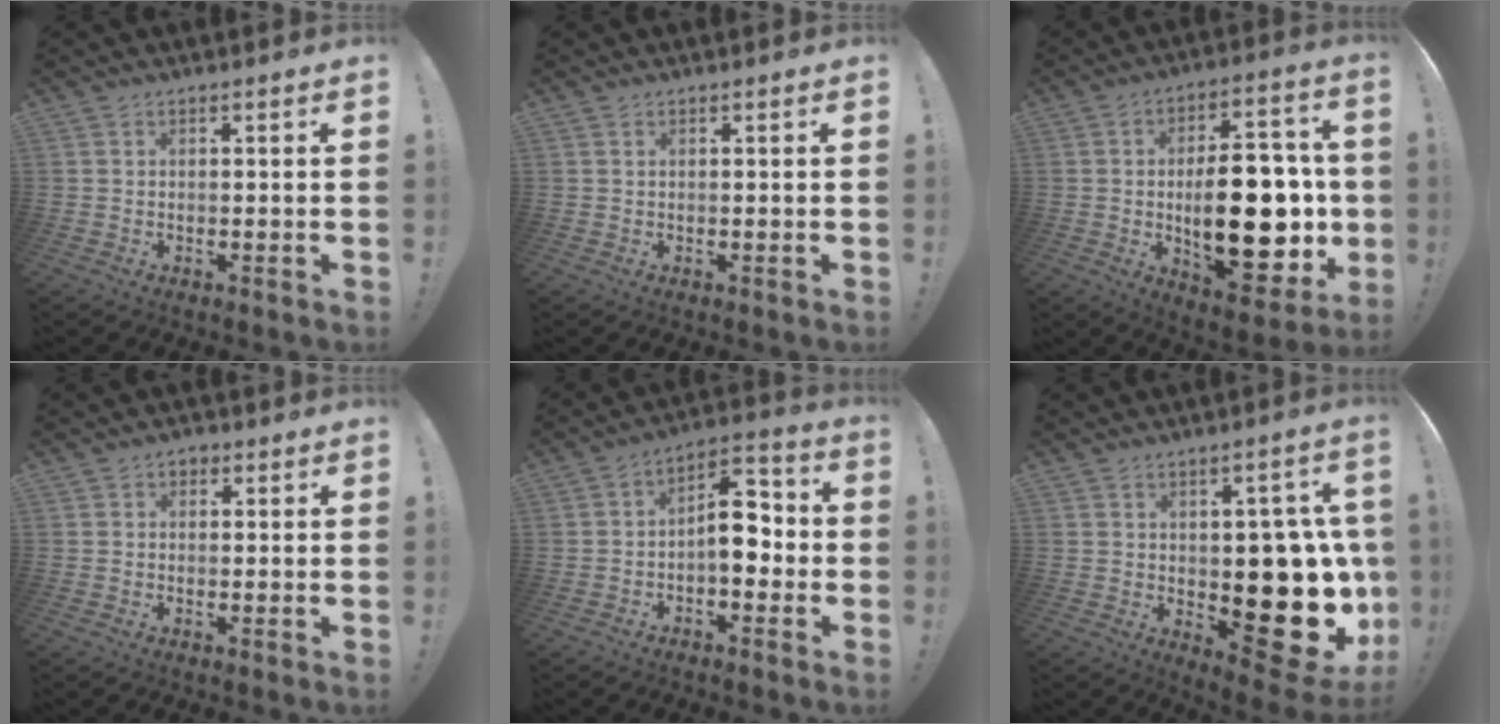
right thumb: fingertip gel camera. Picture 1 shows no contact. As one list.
[{"total": 0.0}, {"total": 26.4, "force": [-1.5, 12.3, 23.2], "torque": [-0.362, -0.005, -0.013]}, {"total": 2.0, "force": [0.6, 1.6, 1.1], "torque": [-0.010, -0.002, 0.009]}, {"total": 11.2, "force": [-1.3, 6.6, 8.9], "torque": [-0.130, 0.018, -0.019]}, {"total": 18.2, "force": [-2.1, 10.3, 14.8], "torque": [-0.156, 0.004, -0.012]}]